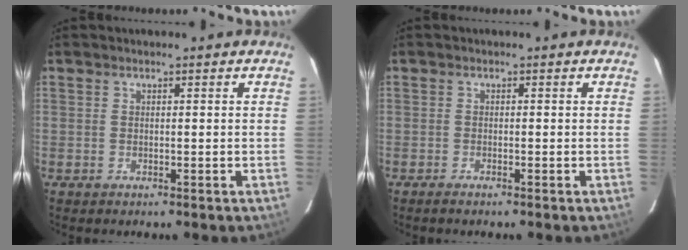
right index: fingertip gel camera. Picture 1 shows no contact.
{"total": 1.4, "force": [-1.2, 0.0, 0.8], "torque": [-0.013, -0.002, -0.014]}